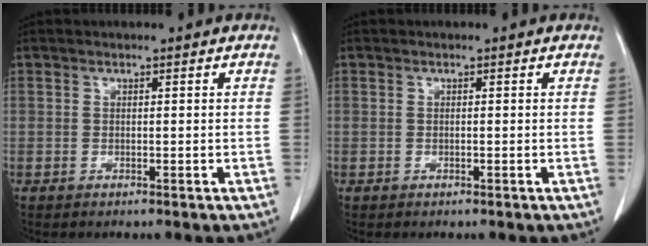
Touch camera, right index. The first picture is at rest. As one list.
[{"total": 0.0}]